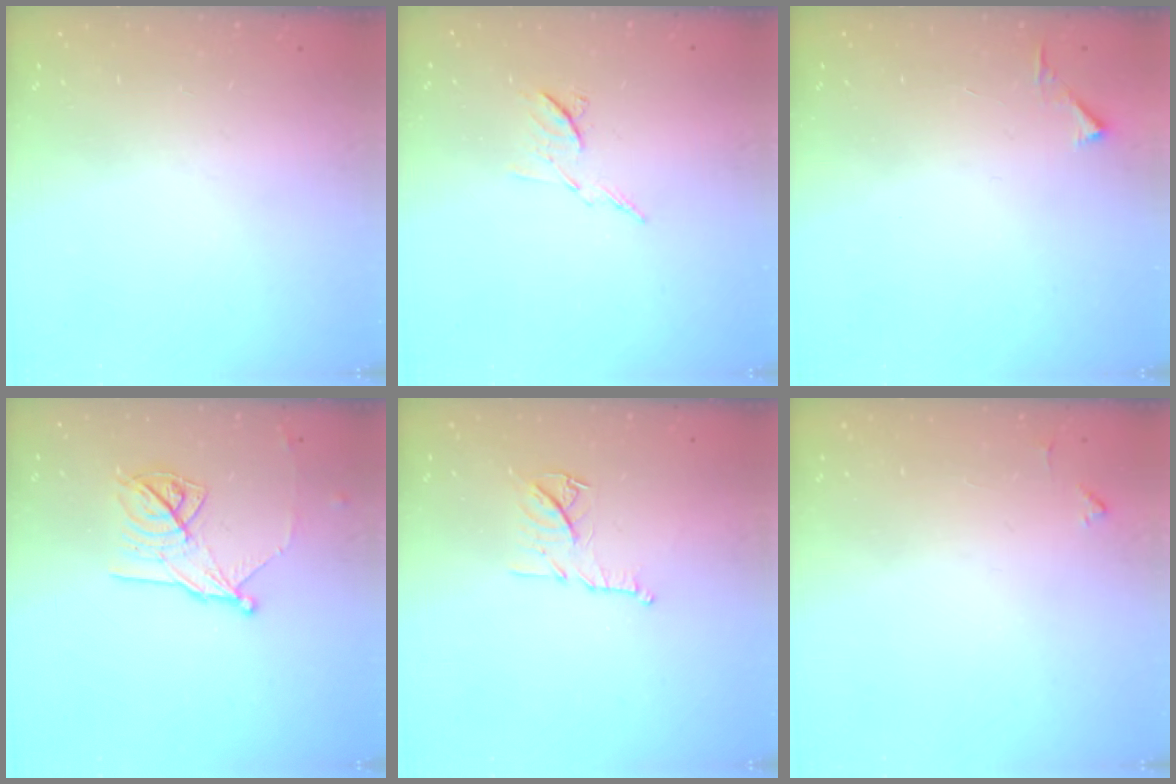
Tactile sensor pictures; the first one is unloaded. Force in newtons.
{"total": 6.8, "press": 6.8, "slide": 0.5}
{"total": 2.8, "press": 2.8, "slide": 0.3}
{"total": 12.9, "press": 12.9, "slide": 0.2}
{"total": 11.0, "press": 11.0, "slide": 0.1}
{"total": 4.1, "press": 4.0, "slide": 0.6}